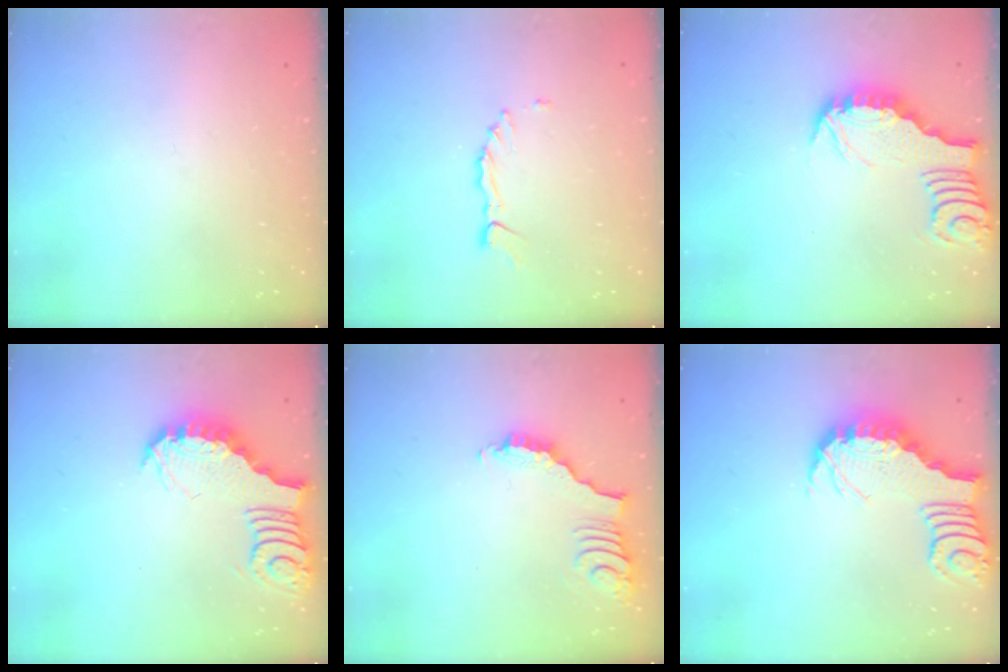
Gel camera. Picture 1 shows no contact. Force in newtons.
{"total": 1.4, "press": 1.4, "slide": 0.2}
{"total": 3.2, "press": 3.2, "slide": 0.4}
{"total": 4.0, "press": 3.9, "slide": 0.4}
{"total": 2.5, "press": 2.5, "slide": 0.3}
{"total": 3.0, "press": 2.9, "slide": 0.6}